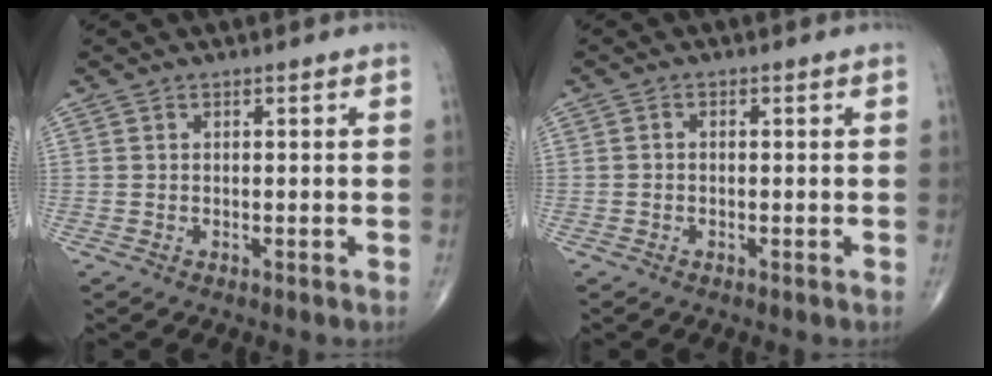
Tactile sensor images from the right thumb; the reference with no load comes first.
{"total": 0.6, "force": [-0.2, 0.4, 0.4], "torque": [-0.004, 0.001, -0.008]}